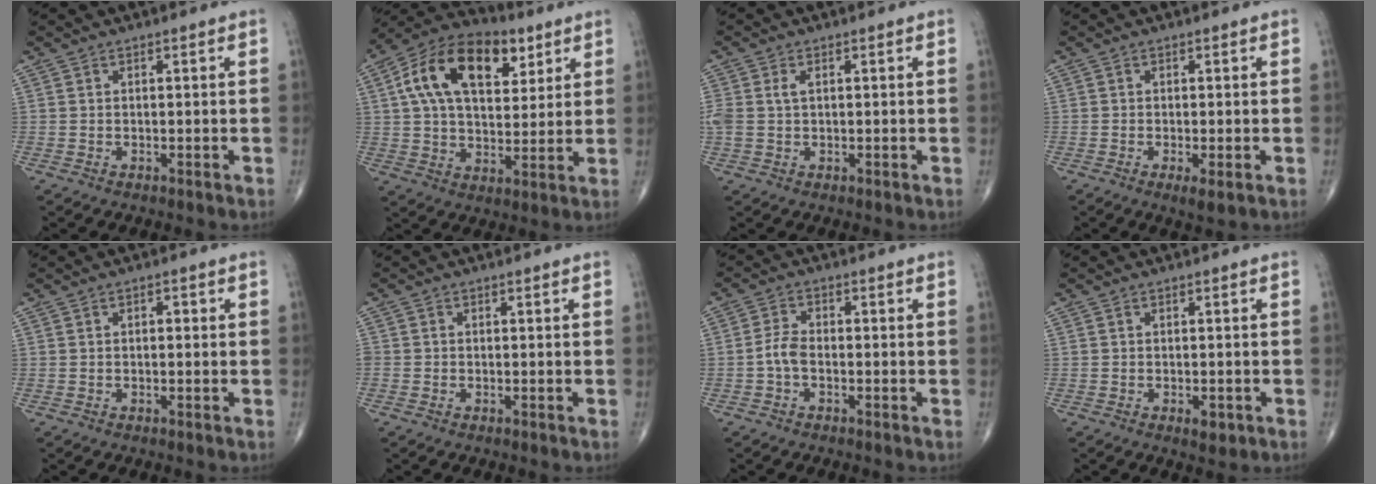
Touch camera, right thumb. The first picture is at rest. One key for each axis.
{"total": 19.2, "fx": 7.2, "fy": 11.1, "fz": 13.9, "tx": -0.214, "ty": 0.000, "tz": 0.115}
{"total": 3.4, "fx": 0.6, "fy": 2.1, "fz": 2.6, "tx": -0.078, "ty": 0.011, "tz": 0.016}
{"total": 2.5, "fx": -0.9, "fy": 0.6, "fz": 2.3, "tx": -0.043, "ty": -0.009, "tz": -0.016}
{"total": 1.0, "fx": 0.1, "fy": 0.6, "fz": 0.8, "tx": -0.005, "ty": 0.001, "tz": -0.002}
{"total": 0.9, "fx": -0.3, "fy": 0.8, "fz": 0.3, "tx": -0.001, "ty": 0.003, "tz": -0.009}
{"total": 3.1, "fx": -1.0, "fy": 1.7, "fz": 2.4, "tx": -0.050, "ty": 0.012, "tz": -0.027}
{"total": 5.8, "fx": -2.6, "fy": 3.1, "fz": 4.2, "tx": -0.040, "ty": 0.008, "tz": -0.029}